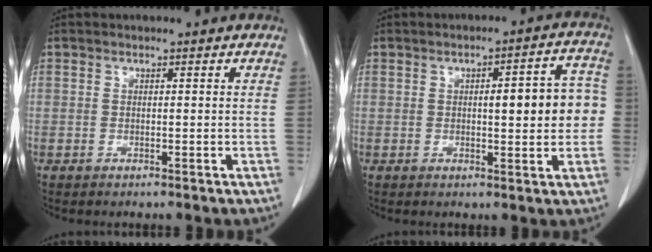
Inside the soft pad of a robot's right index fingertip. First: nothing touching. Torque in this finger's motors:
{"motor_torque": [0.35, 0.18, 0.18, 0.07]}